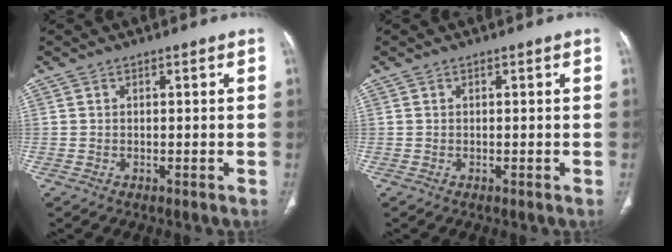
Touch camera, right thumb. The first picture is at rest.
{"total": 0.0}